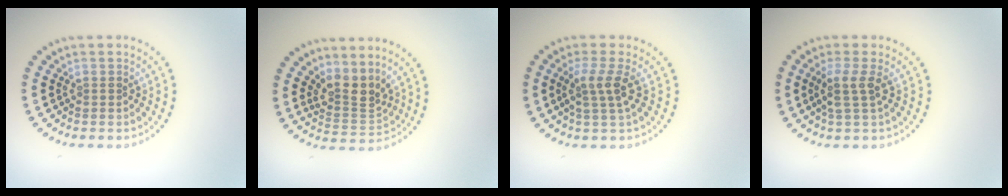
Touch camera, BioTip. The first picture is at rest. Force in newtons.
{"total": 3.0, "press": 2.2, "slide": 2.1}
{"total": 2.7, "press": 2.0, "slide": 1.8}
{"total": 2.2, "press": 1.7, "slide": 1.4}